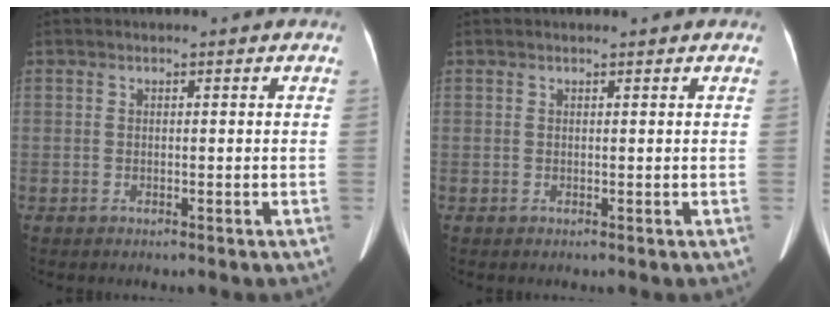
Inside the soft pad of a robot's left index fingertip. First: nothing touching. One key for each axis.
{"total": 0.8, "fx": 0.8, "fy": 0.0, "fz": 0.3, "tx": -0.008, "ty": 0.009, "tz": 0.014}